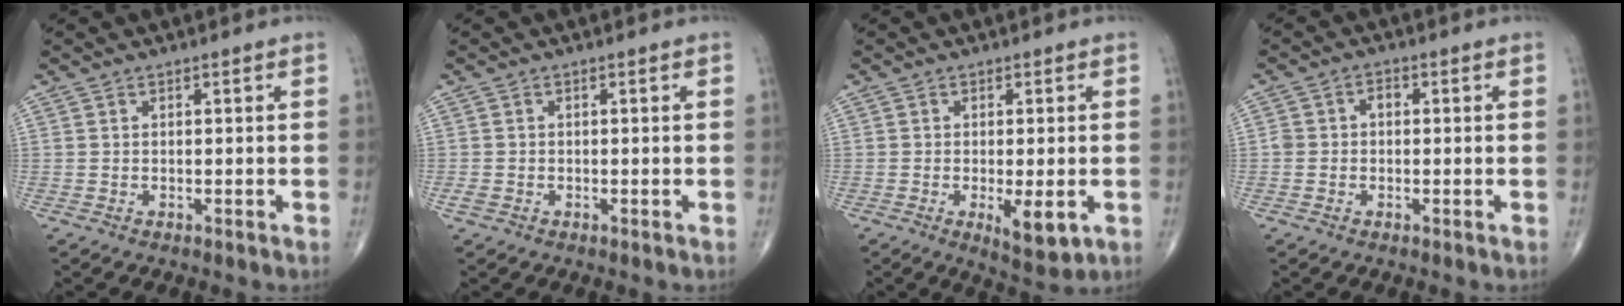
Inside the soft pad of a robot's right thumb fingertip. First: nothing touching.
{"total": 1.3, "force": [-0.5, 0.9, 0.7], "torque": [-0.018, -0.001, -0.011]}
{"total": 6.5, "force": [-1.8, 2.1, 5.9], "torque": [-0.089, -0.017, -0.022]}
{"total": 2.6, "force": [0.0, 2.1, 1.6], "torque": [-0.021, 0.014, -0.004]}